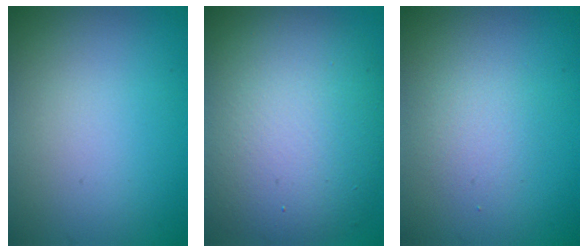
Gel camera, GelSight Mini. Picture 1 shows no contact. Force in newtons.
{"total": 11.7, "press": 11.6, "slide": 1.1}
{"total": 1.7, "press": 1.7, "slide": 0.2}